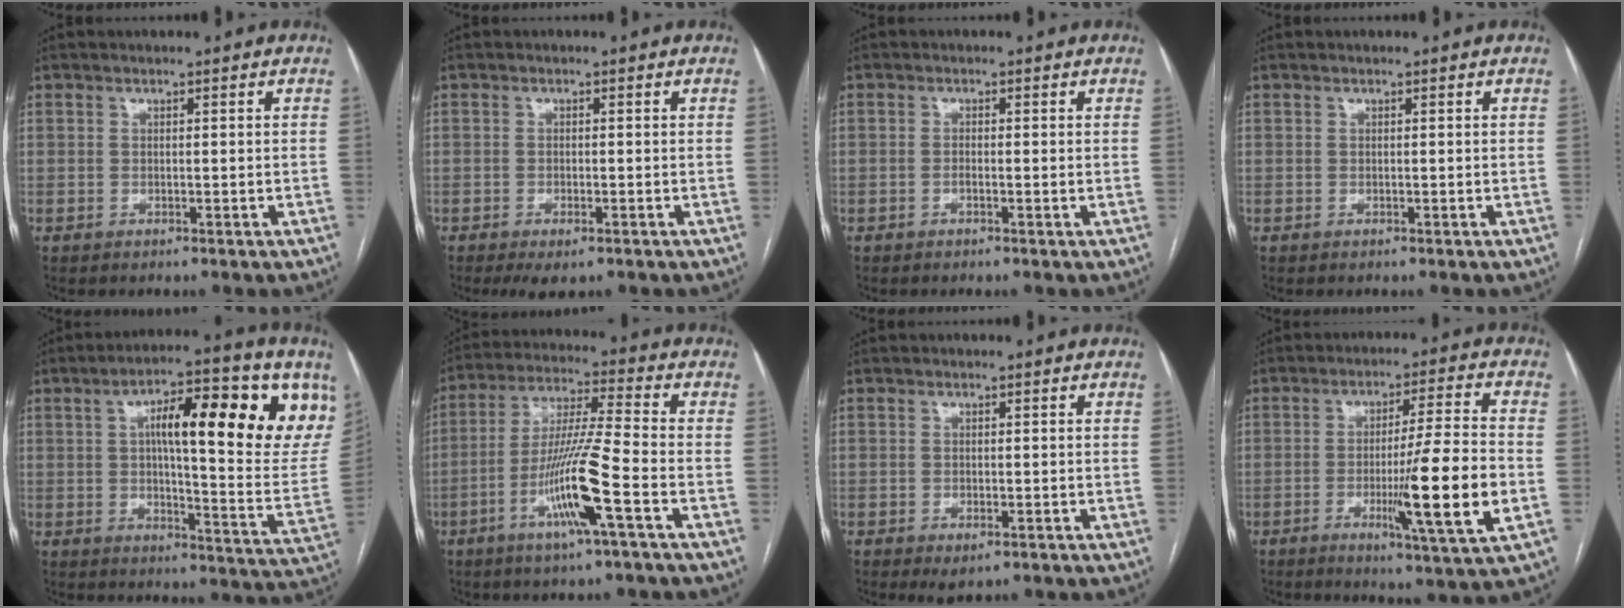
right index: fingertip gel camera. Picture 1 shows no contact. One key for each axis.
{"total": 3.1, "fx": -1.7, "fy": 1.1, "fz": 2.3, "tx": -0.042, "ty": -0.004, "tz": -0.023}
{"total": 0.9, "fx": -0.3, "fy": 0.1, "fz": 0.9, "tx": -0.015, "ty": 0.002, "tz": -0.005}
{"total": 0.0}
{"total": 23.0, "fx": 9.3, "fy": 4.9, "fz": 20.5, "tx": -0.261, "ty": 0.026, "tz": 0.135}
{"total": 12.4, "fx": -5.0, "fy": -0.7, "fz": 11.4, "tx": -0.224, "ty": -0.008, "tz": -0.097}
{"total": 2.3, "fx": -1.1, "fy": 0.9, "fz": 1.8, "tx": -0.028, "ty": -0.003, "tz": -0.009}
{"total": 14.2, "fx": -3.4, "fy": -0.6, "fz": 13.7, "tx": -0.221, "ty": -0.022, "tz": -0.058}